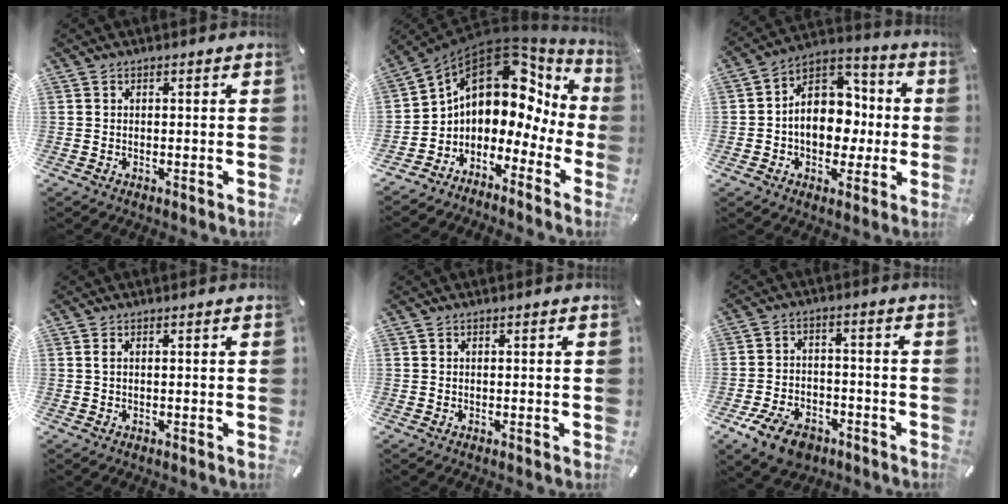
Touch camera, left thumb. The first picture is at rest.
{"total": 12.4, "force": [6.0, 8.5, 6.8], "torque": [-0.111, -0.058, 0.098]}
{"total": 13.0, "force": [-1.4, 10.7, 7.3], "torque": [-0.107, 0.005, -0.021]}
{"total": 0.8, "force": [0.1, 0.1, 0.8], "torque": [-0.016, 0.001, 0.001]}
{"total": 0.0}
{"total": 9.1, "force": [-5.5, 5.7, 4.6], "torque": [-0.093, 0.032, -0.098]}